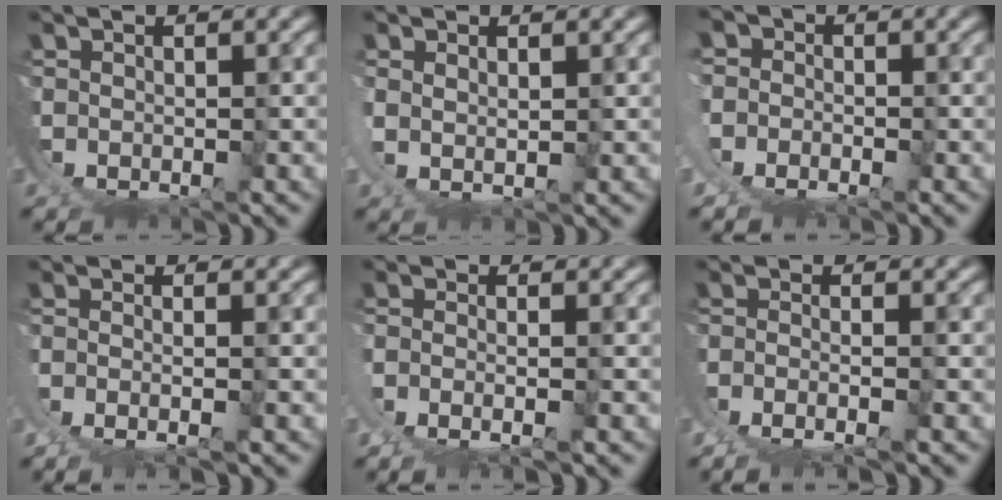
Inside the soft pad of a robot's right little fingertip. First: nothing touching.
{"total": 2.6, "force": [2.1, 0.2, 1.6], "torque": [-0.036, -0.004, 0.042]}
{"total": 4.2, "force": [0.3, 4.0, 1.2], "torque": [-0.034, -0.005, -0.003]}
{"total": 2.2, "force": [0.0, -0.1, 2.2], "torque": [-0.049, -0.012, 0.009]}
{"total": 2.5, "force": [0.3, 0.4, 2.5], "torque": [-0.061, -0.015, 0.015]}
{"total": 2.9, "force": [-0.6, 0.9, 2.7], "torque": [-0.056, -0.016, -0.002]}